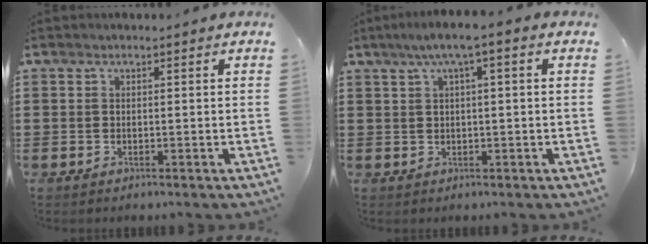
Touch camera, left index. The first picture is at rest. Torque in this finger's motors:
{"motor_torque": [1.10, -1.04, 0.53, 0.17]}